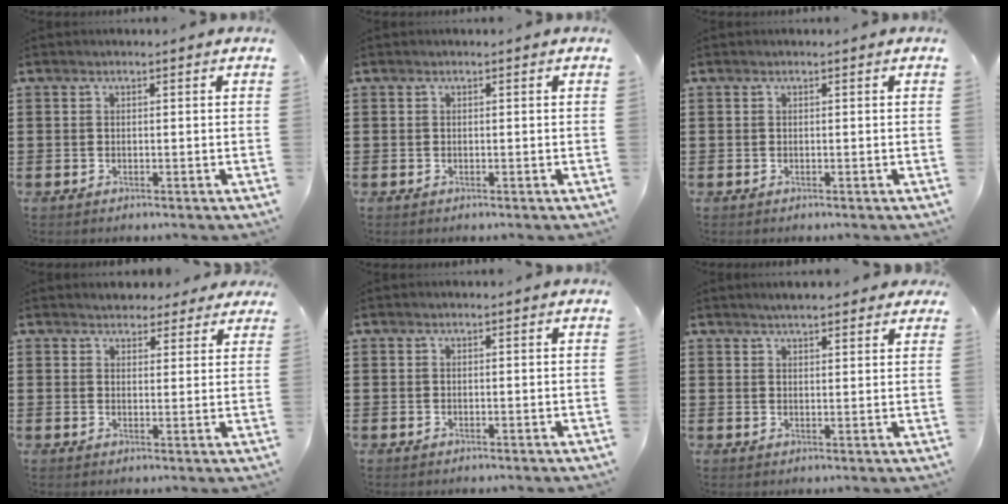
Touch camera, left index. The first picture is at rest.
{"total": 0.0}
{"total": 0.0}
{"total": 3.0, "force": [2.8, 1.2, 0.1], "torque": [-0.002, -0.004, 0.051]}
{"total": 0.0}
{"total": 2.8, "force": [2.6, 0.4, 1.0], "torque": [-0.026, 0.002, 0.047]}